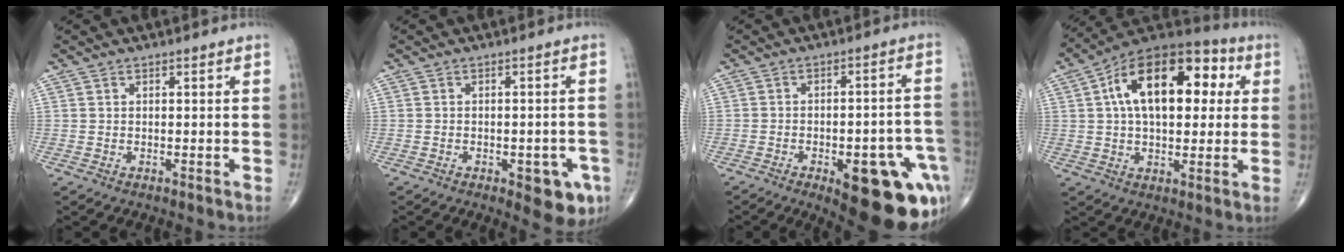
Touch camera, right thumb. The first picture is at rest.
{"total": 7.4, "force": [-3.2, 3.2, 5.9], "torque": [-0.052, 0.007, -0.033]}
{"total": 21.5, "force": [-9.4, 8.4, 17.4], "torque": [-0.144, 0.042, -0.106]}
{"total": 21.0, "force": [4.8, 11.5, 16.8], "torque": [-0.237, 0.027, 0.063]}